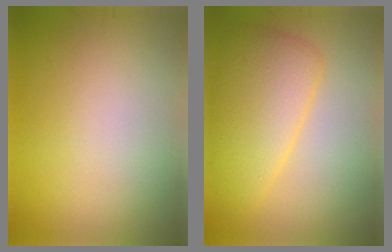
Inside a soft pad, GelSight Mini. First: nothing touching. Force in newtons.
{"total": 5.5, "press": 5.5, "slide": 0.2}